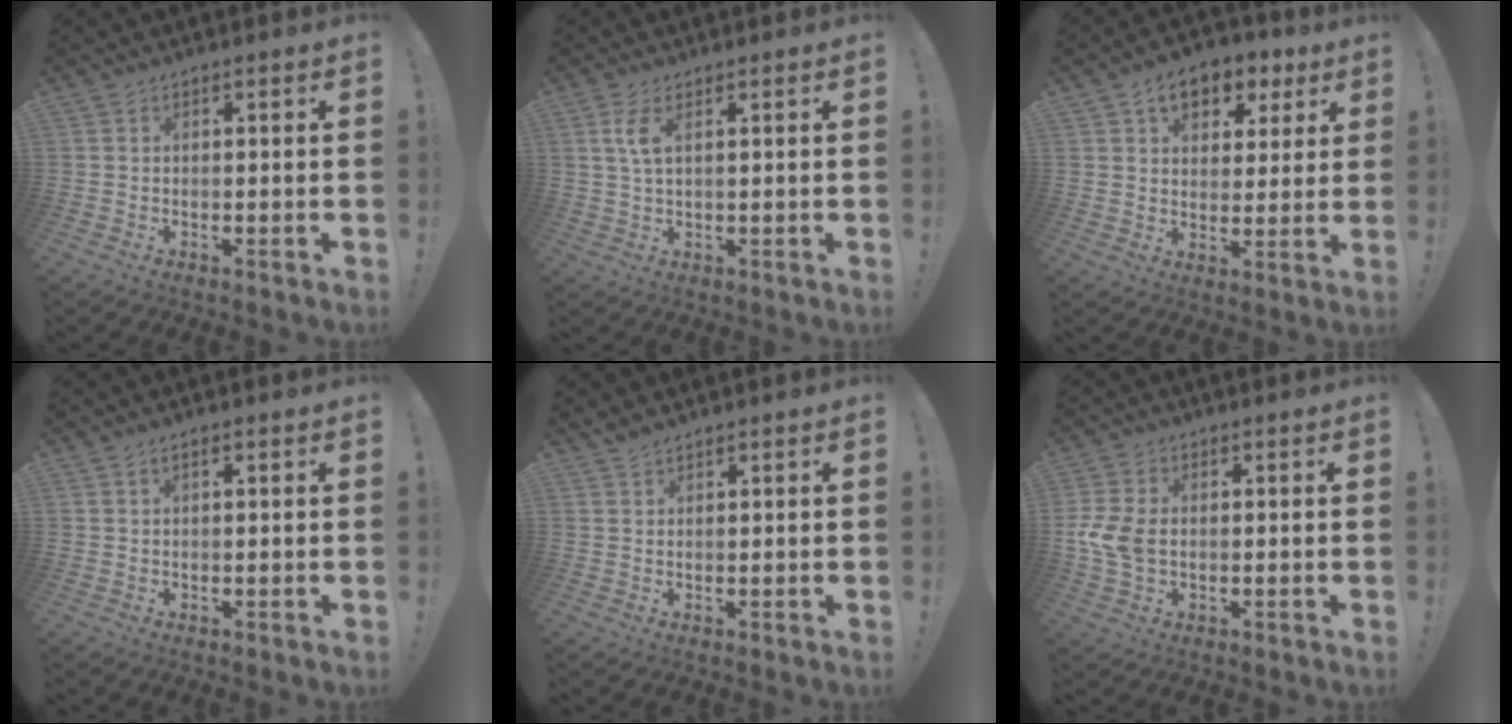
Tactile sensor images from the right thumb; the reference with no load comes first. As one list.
[{"total": 4.4, "force": [1.6, 1.3, 3.9], "torque": [-0.073, -0.001, 0.027]}, {"total": 9.7, "force": [4.9, 6.8, 5.0], "torque": [-0.067, -0.022, 0.090]}, {"total": 1.1, "force": [0.2, 0.5, 1.0], "torque": [-0.024, 0.003, 0.004]}, {"total": 1.3, "force": [1.1, 0.1, 0.5], "torque": [-0.006, -0.005, 0.021]}, {"total": 8.3, "force": [-0.5, 5.7, 6.0], "torque": [-0.132, -0.001, -0.008]}]